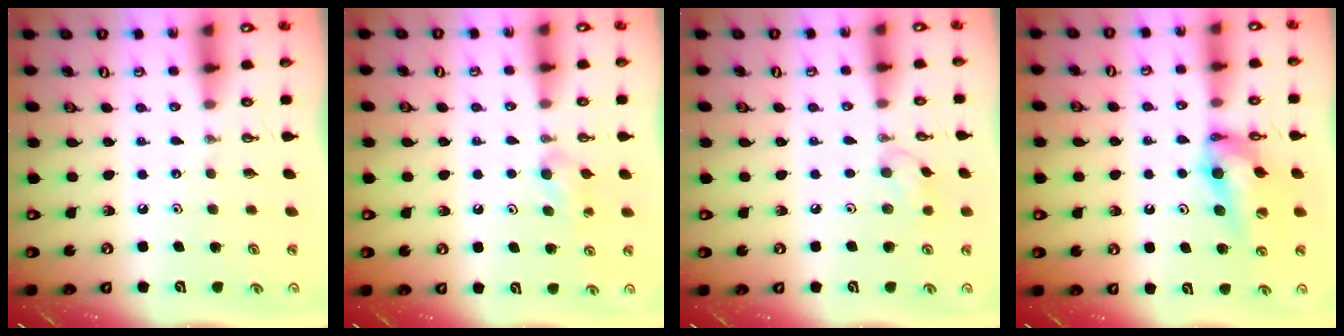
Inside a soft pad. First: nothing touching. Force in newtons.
{"total": 7.7, "press": 3.9, "slide": 6.6}
{"total": 6.7, "press": 5.9, "slide": 3.2}
{"total": 12.3, "press": 11.7, "slide": 3.7}